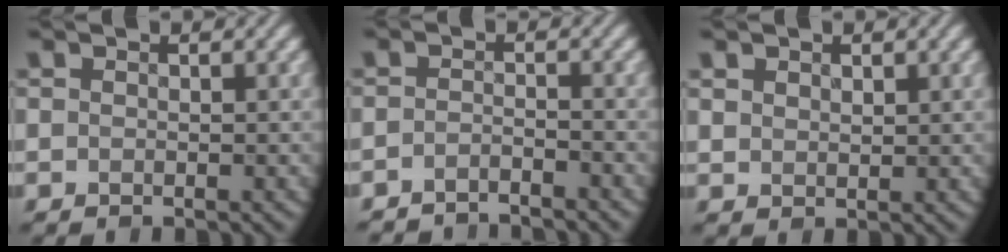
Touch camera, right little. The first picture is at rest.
{"total": 2.7, "force": [-2.7, 0.2, 0.3], "torque": [-0.010, -0.002, -0.049]}
{"total": 1.5, "force": [1.1, 0.9, 0.4], "torque": [-0.015, 0.002, 0.023]}